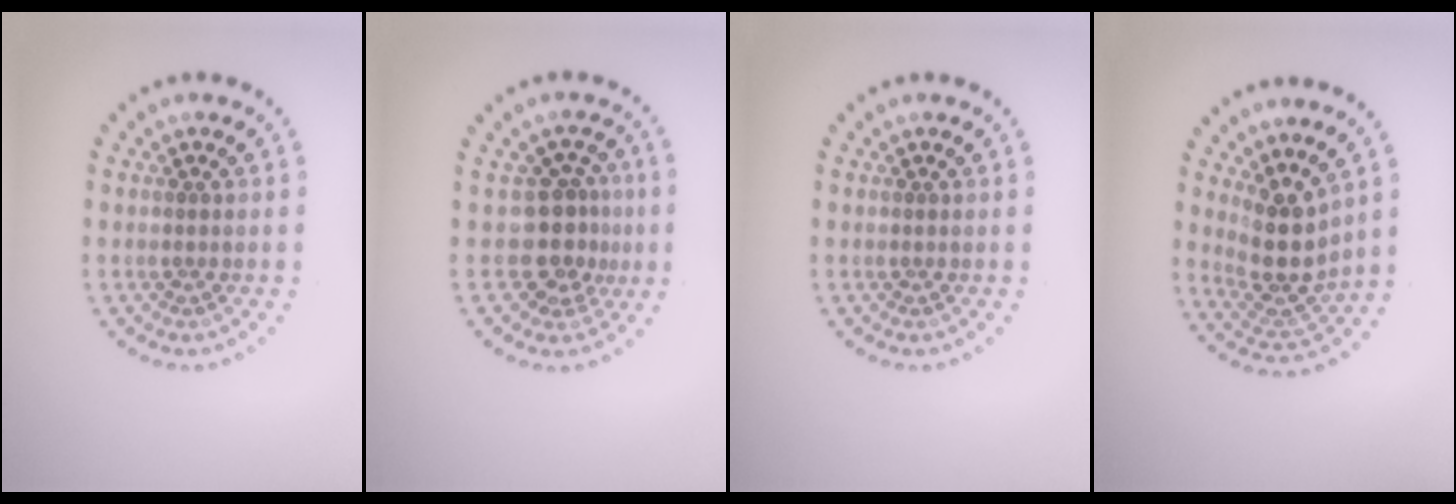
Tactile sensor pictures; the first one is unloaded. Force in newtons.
{"total": 3.5, "press": 2.7, "slide": 2.2}
{"total": 0.0}
{"total": 4.2, "press": 3.4, "slide": 2.4}